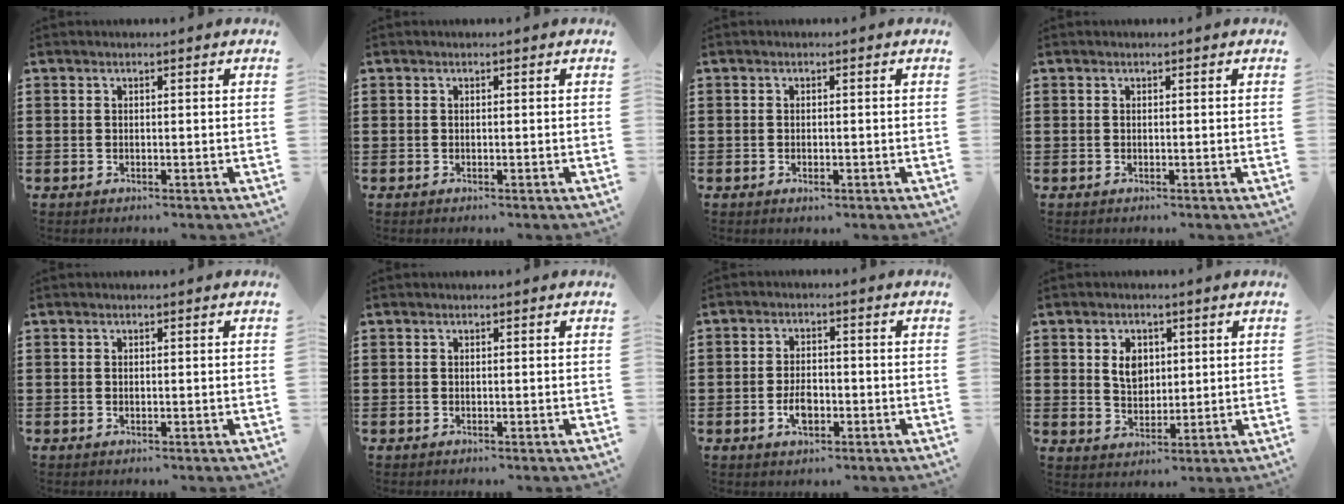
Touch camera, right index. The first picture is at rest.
{"total": 0.0}
{"total": 0.9, "force": [-0.4, 0.4, 0.7], "torque": [-0.015, -0.004, -0.006]}
{"total": 0.0}
{"total": 0.0}
{"total": 0.0}
{"total": 3.7, "force": [-1.3, 2.2, 2.8], "torque": [-0.058, 0.002, -0.024]}
{"total": 4.3, "force": [1.2, 3.2, 2.7], "torque": [-0.056, 0.010, 0.018]}